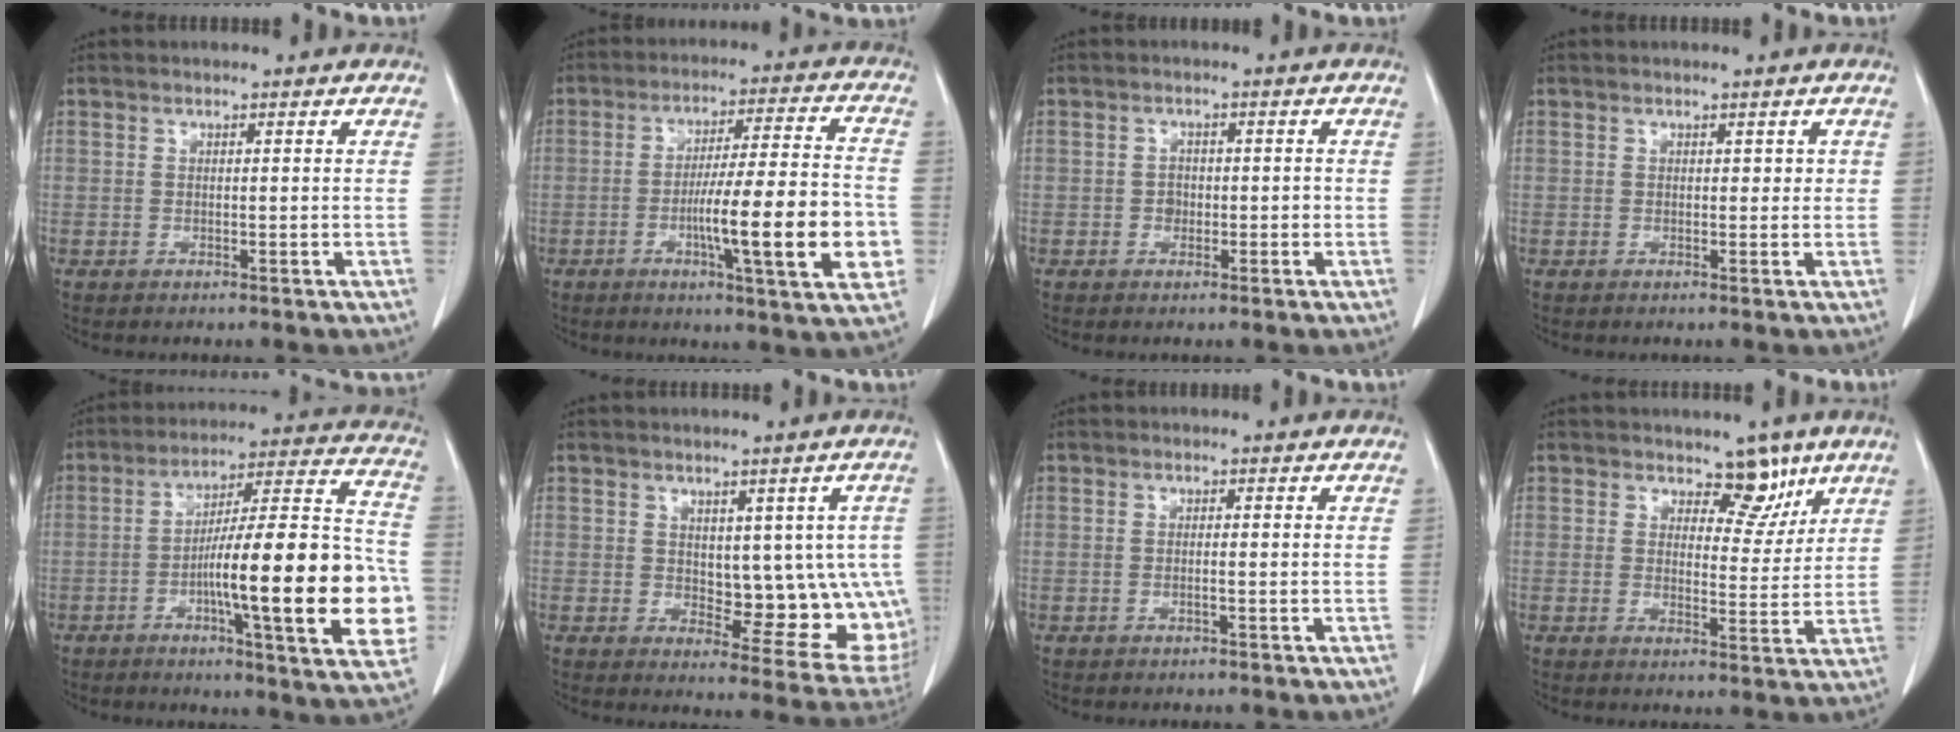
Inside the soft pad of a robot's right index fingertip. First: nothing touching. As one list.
[{"total": 16.4, "force": [-4.2, 1.0, 15.8], "torque": [-0.226, 0.000, -0.062]}, {"total": 1.9, "force": [-0.5, 1.5, 1.0], "torque": [-0.010, 0.007, -0.007]}, {"total": 1.2, "force": [0.4, 0.9, 0.6], "torque": [-0.001, 0.005, 0.004]}, {"total": 23.9, "force": [-5.2, 2.7, 23.2], "torque": [-0.281, 0.017, -0.074]}, {"total": 11.8, "force": [0.5, 5.8, 10.3], "torque": [-0.102, -0.001, 0.020]}, {"total": 0.7, "force": [-0.3, -0.1, 0.6], "torque": [-0.012, 0.001, -0.005]}, {"total": 5.3, "force": [3.7, 2.9, 2.5], "torque": [-0.015, -0.006, 0.053]}]